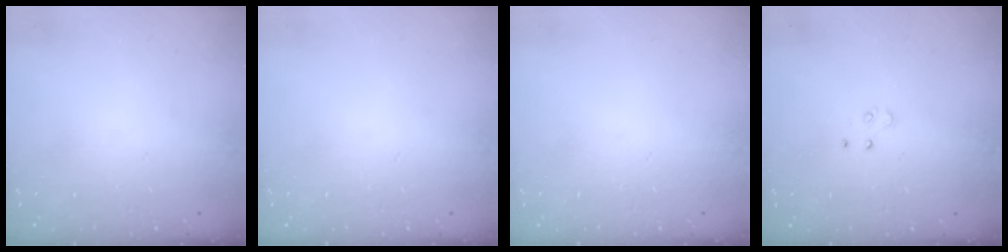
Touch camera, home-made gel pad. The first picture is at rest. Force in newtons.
{"total": 0.0}
{"total": 0.0}
{"total": 3.5, "press": 3.5, "slide": 0.3}